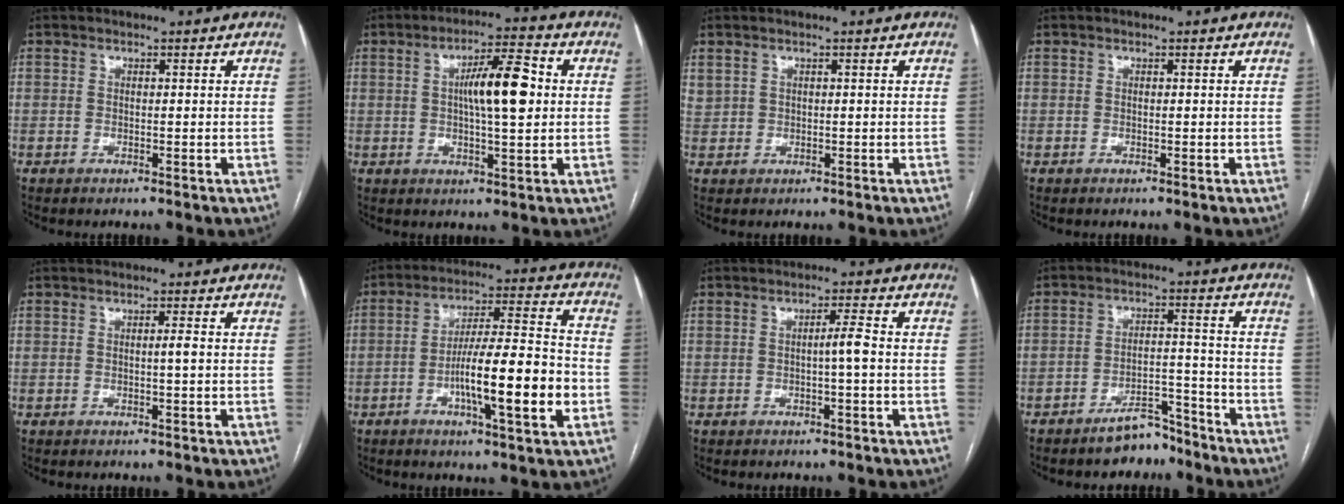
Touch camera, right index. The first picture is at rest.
{"total": 9.5, "force": [1.3, 1.9, 9.2], "torque": [-0.155, 0.016, 0.021]}
{"total": 1.6, "force": [1.1, 1.1, 0.4], "torque": [-0.008, 0.011, 0.027]}
{"total": 0.0}
{"total": 1.7, "force": [-0.2, -0.1, 1.7], "torque": [-0.027, 0.003, -0.001]}
{"total": 14.8, "force": [-4.1, 1.3, 14.1], "torque": [-0.234, 0.007, -0.066]}
{"total": 2.5, "force": [-0.2, -0.1, 2.5], "torque": [-0.039, 0.002, -0.003]}
{"total": 5.8, "force": [-5.0, 2.2, 2.0], "torque": [-0.026, 0.010, -0.081]}